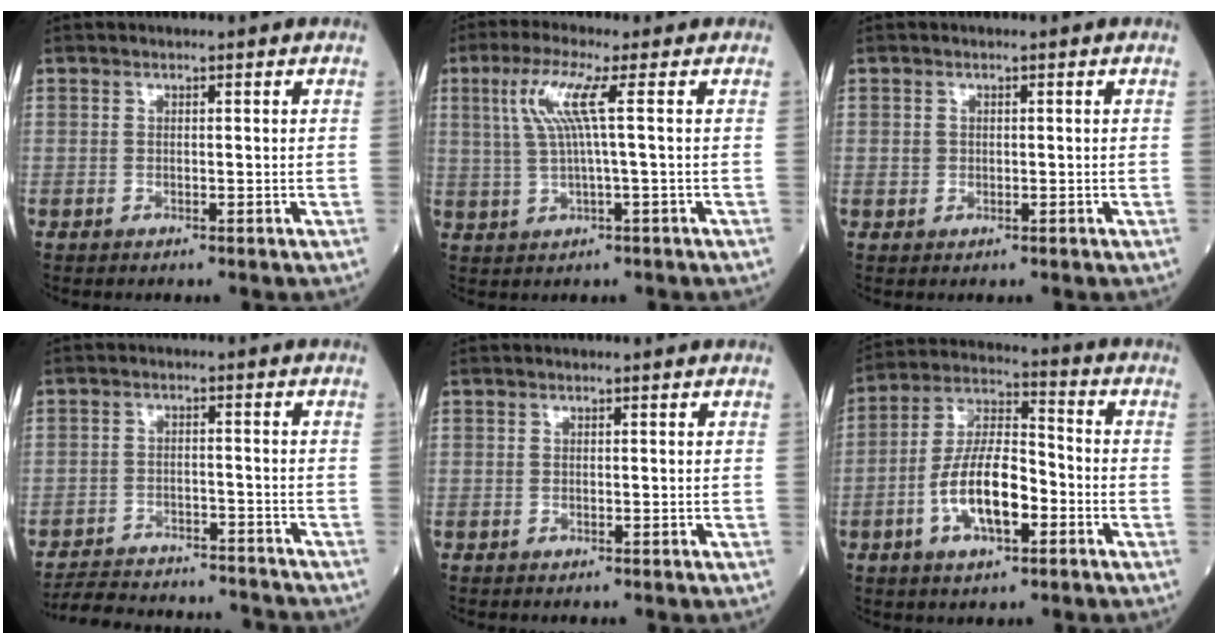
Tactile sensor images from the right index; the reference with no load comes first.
{"total": 6.3, "force": [1.6, -0.7, 6.0], "torque": [-0.131, 0.013, 0.038]}
{"total": 1.2, "force": [0.1, 1.1, 0.5], "torque": [-0.014, 0.004, 0.005]}
{"total": 14.3, "force": [-13.6, 2.8, 3.2], "torque": [-0.061, 0.010, -0.190]}
{"total": 0.0}
{"total": 12.2, "force": [-3.7, 4.4, 10.7], "torque": [-0.214, 0.012, -0.071]}